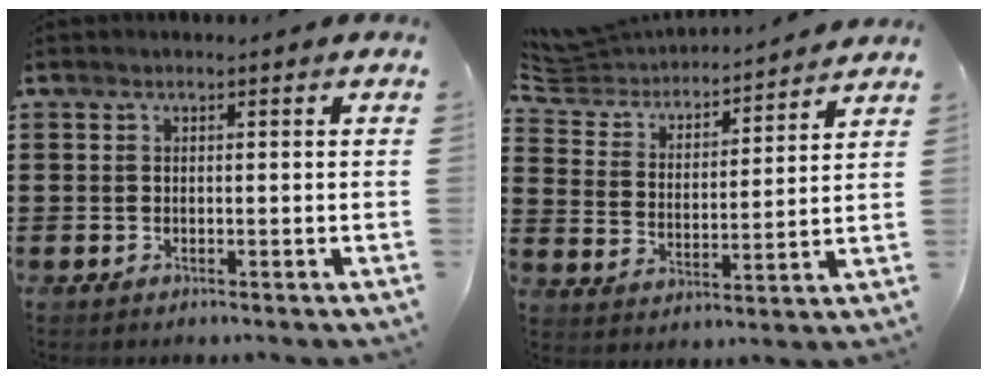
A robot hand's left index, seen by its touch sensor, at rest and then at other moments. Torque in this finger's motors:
{"motor_torque": [2.14, 0.00, 0.42, 0.12]}